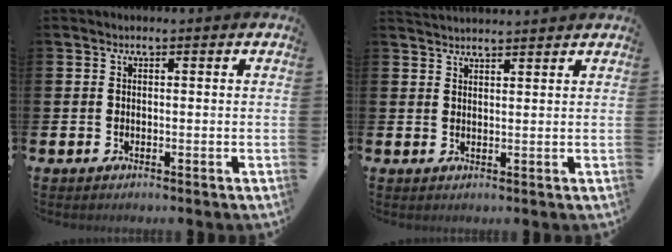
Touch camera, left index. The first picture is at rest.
{"total": 2.5, "force": [2.5, 0.2, 0.1], "torque": [-0.003, -0.013, 0.045]}